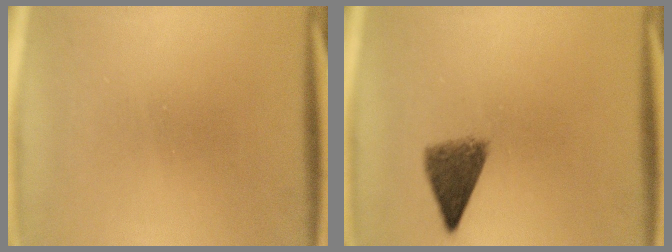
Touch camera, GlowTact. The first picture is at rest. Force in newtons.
{"total": 5.1}